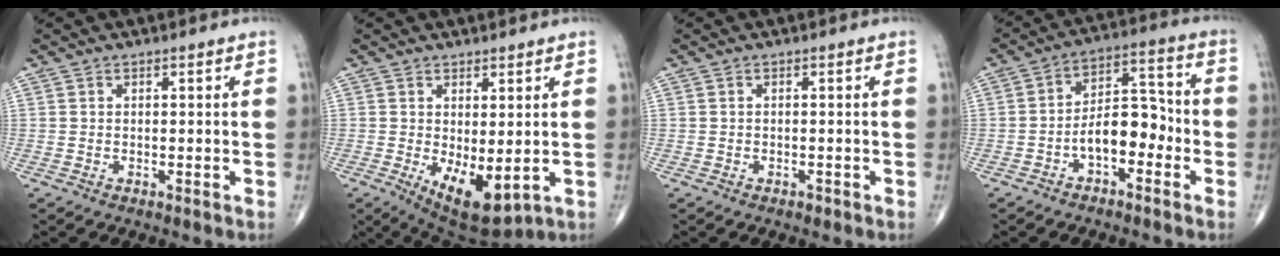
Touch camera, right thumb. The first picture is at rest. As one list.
[{"total": 9.3, "force": [-1.6, 4.1, 8.2], "torque": [-0.117, -0.022, -0.008]}, {"total": 0.6, "force": [-0.5, 0.3, 0.2], "torque": [-0.002, -0.002, -0.009]}, {"total": 9.5, "force": [-3.3, 5.2, 7.2], "torque": [-0.092, 0.044, -0.064]}]